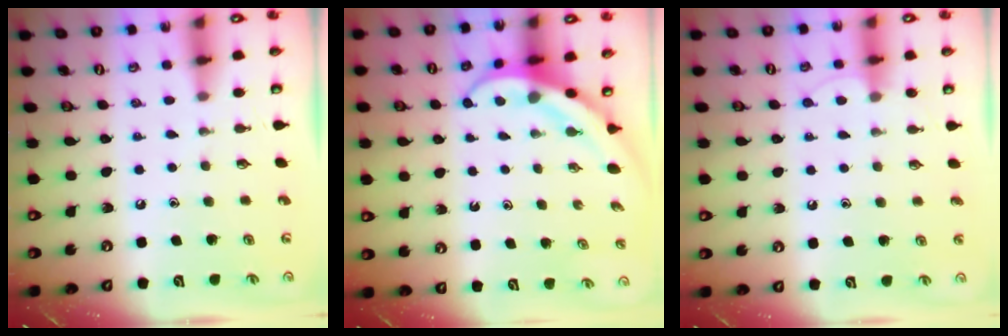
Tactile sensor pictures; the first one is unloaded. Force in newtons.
{"total": 4.0, "press": 4.0, "slide": 0.4}
{"total": 4.9, "press": 4.8, "slide": 0.5}